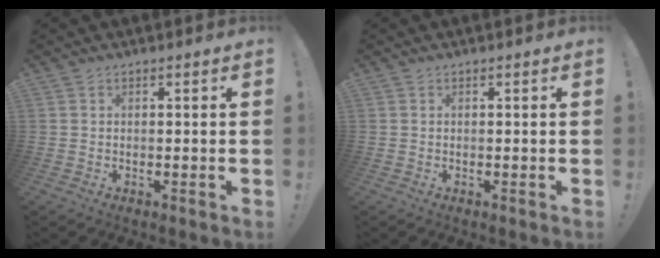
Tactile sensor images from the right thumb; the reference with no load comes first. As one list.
[{"total": 0.0}]